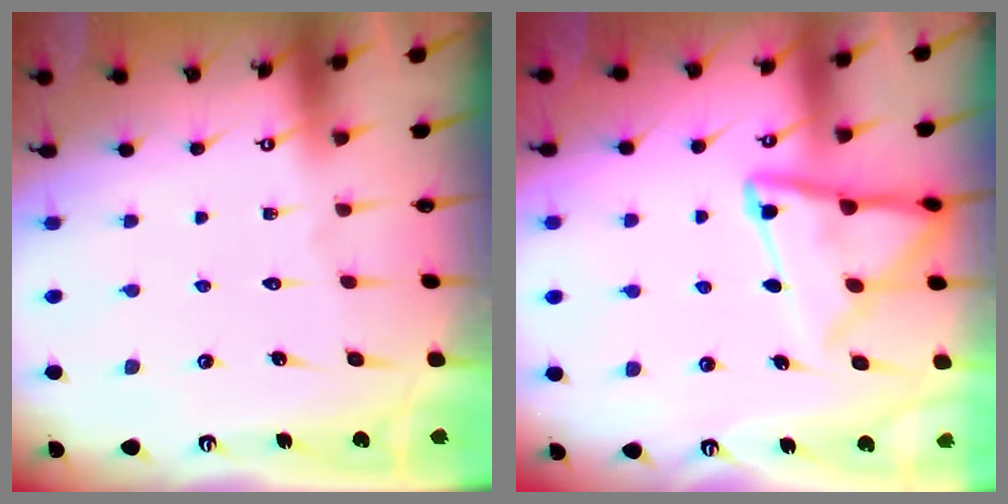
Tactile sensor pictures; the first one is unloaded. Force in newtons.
{"total": 12.1, "press": 12.1, "slide": 1.2}